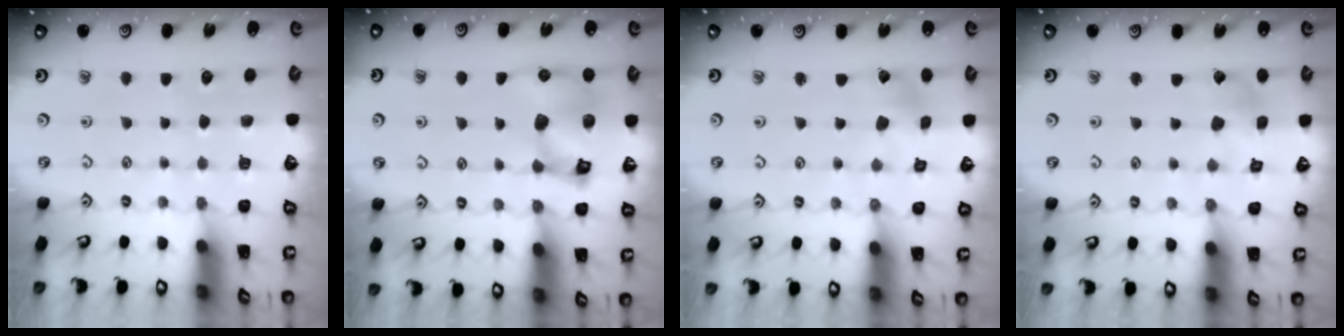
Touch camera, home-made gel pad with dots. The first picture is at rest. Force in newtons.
{"total": 12.3, "press": 12.2, "slide": 1.6}
{"total": 1.7, "press": 1.7, "slide": 0.2}
{"total": 4.2, "press": 4.2, "slide": 0.4}